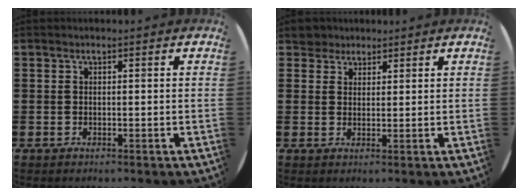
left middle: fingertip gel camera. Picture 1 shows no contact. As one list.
[{"total": 2.6, "force": [2.3, 1.3, -0.2], "torque": [0.006, 0.004, 0.044]}]